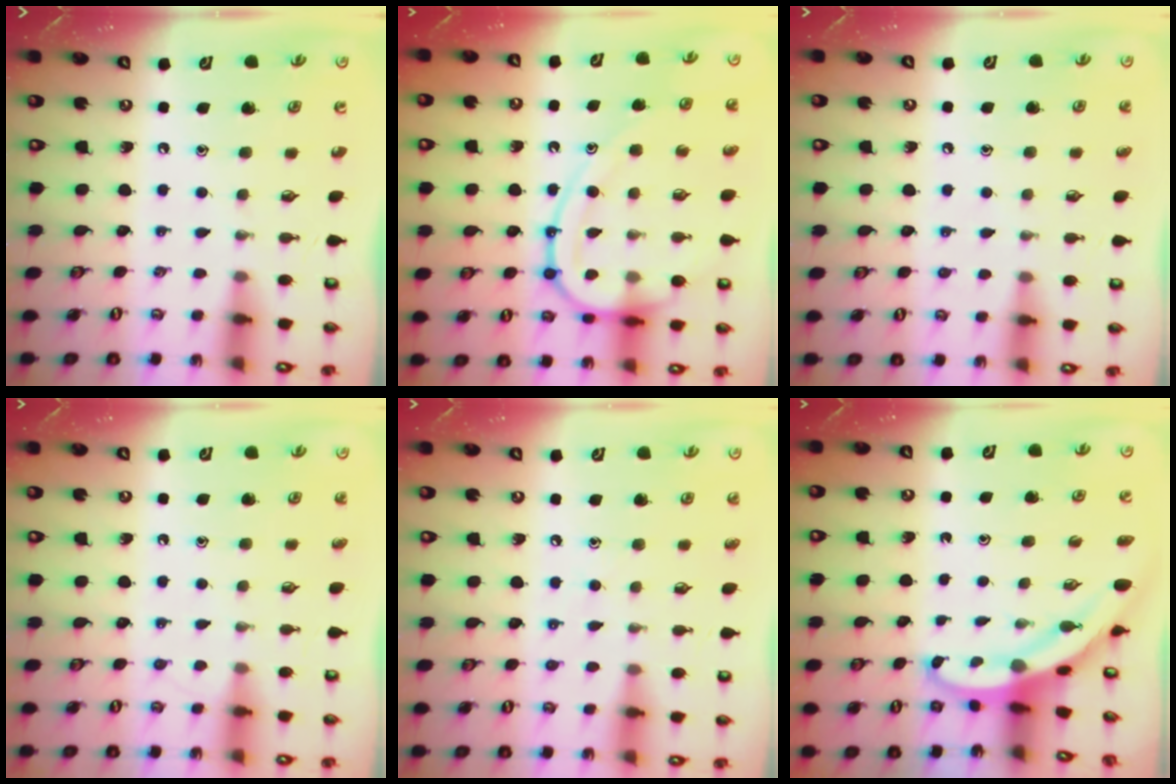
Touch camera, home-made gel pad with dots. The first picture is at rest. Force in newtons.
{"total": 14.3, "press": 14.3, "slide": 1.4}
{"total": 4.5, "press": 4.5, "slide": 0.5}
{"total": 5.9, "press": 5.9, "slide": 0.6}
{"total": 7.0, "press": 7.0, "slide": 0.9}
{"total": 4.0, "press": 4.0, "slide": 0.1}